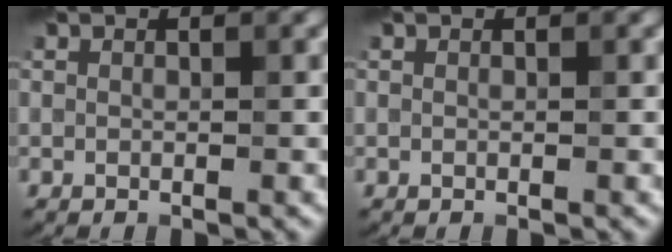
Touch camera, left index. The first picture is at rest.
{"total": 0.0}